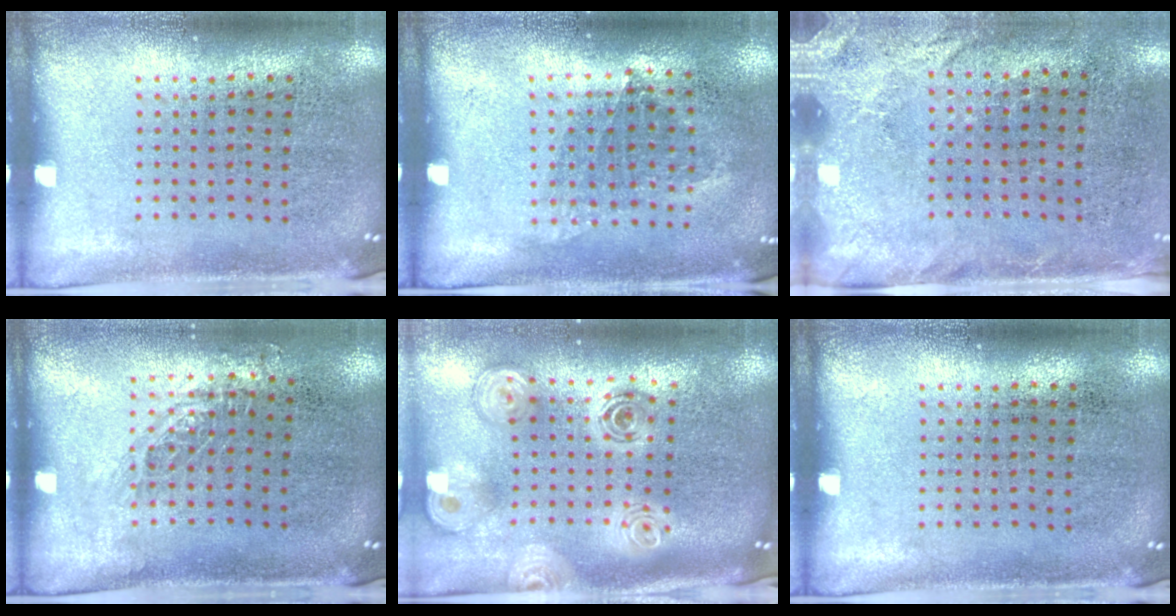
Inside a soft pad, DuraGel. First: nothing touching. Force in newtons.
{"total": 1.0, "press": 0.8, "slide": 0.6}
{"total": 2.6, "press": 2.1, "slide": 1.5}
{"total": 0.8, "press": 0.8, "slide": 0.1}
{"total": 2.6, "press": 1.9, "slide": 1.8}
{"total": 0.0}